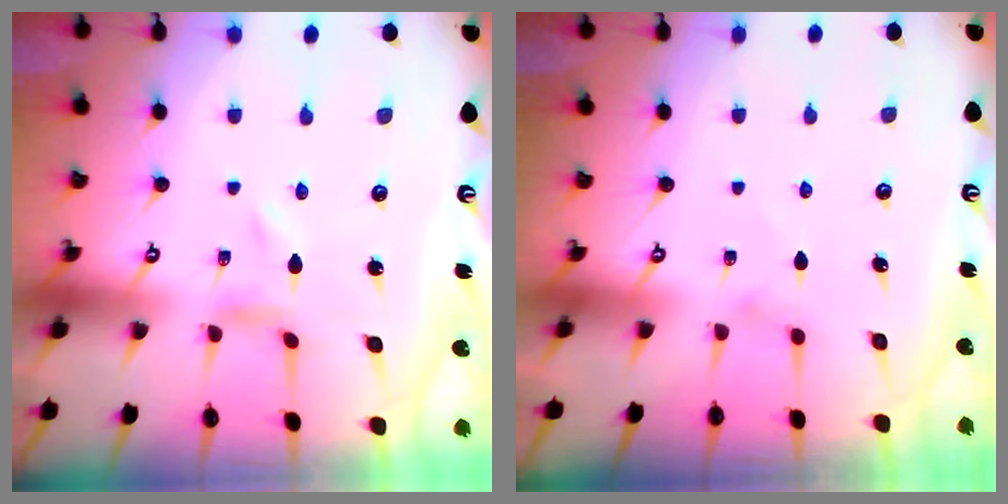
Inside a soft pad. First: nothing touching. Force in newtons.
{"total": 0.5, "press": 0.5, "slide": 0.3}